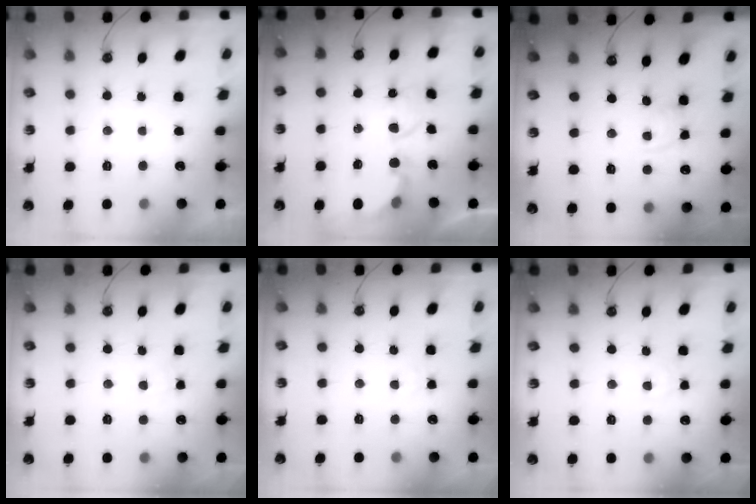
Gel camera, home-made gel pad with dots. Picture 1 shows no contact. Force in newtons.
{"total": 6.3, "press": 6.3, "slide": 0.6}
{"total": 1.9, "press": 1.8, "slide": 0.3}
{"total": 3.4, "press": 3.4, "slide": 0.6}
{"total": 4.0, "press": 3.9, "slide": 0.6}
{"total": 3.6, "press": 3.5, "slide": 0.5}